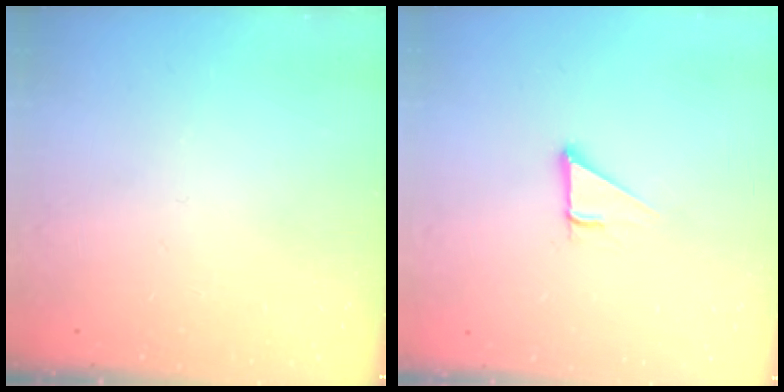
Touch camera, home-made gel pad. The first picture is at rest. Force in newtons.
{"total": 3.0, "press": 3.0, "slide": 0.1}